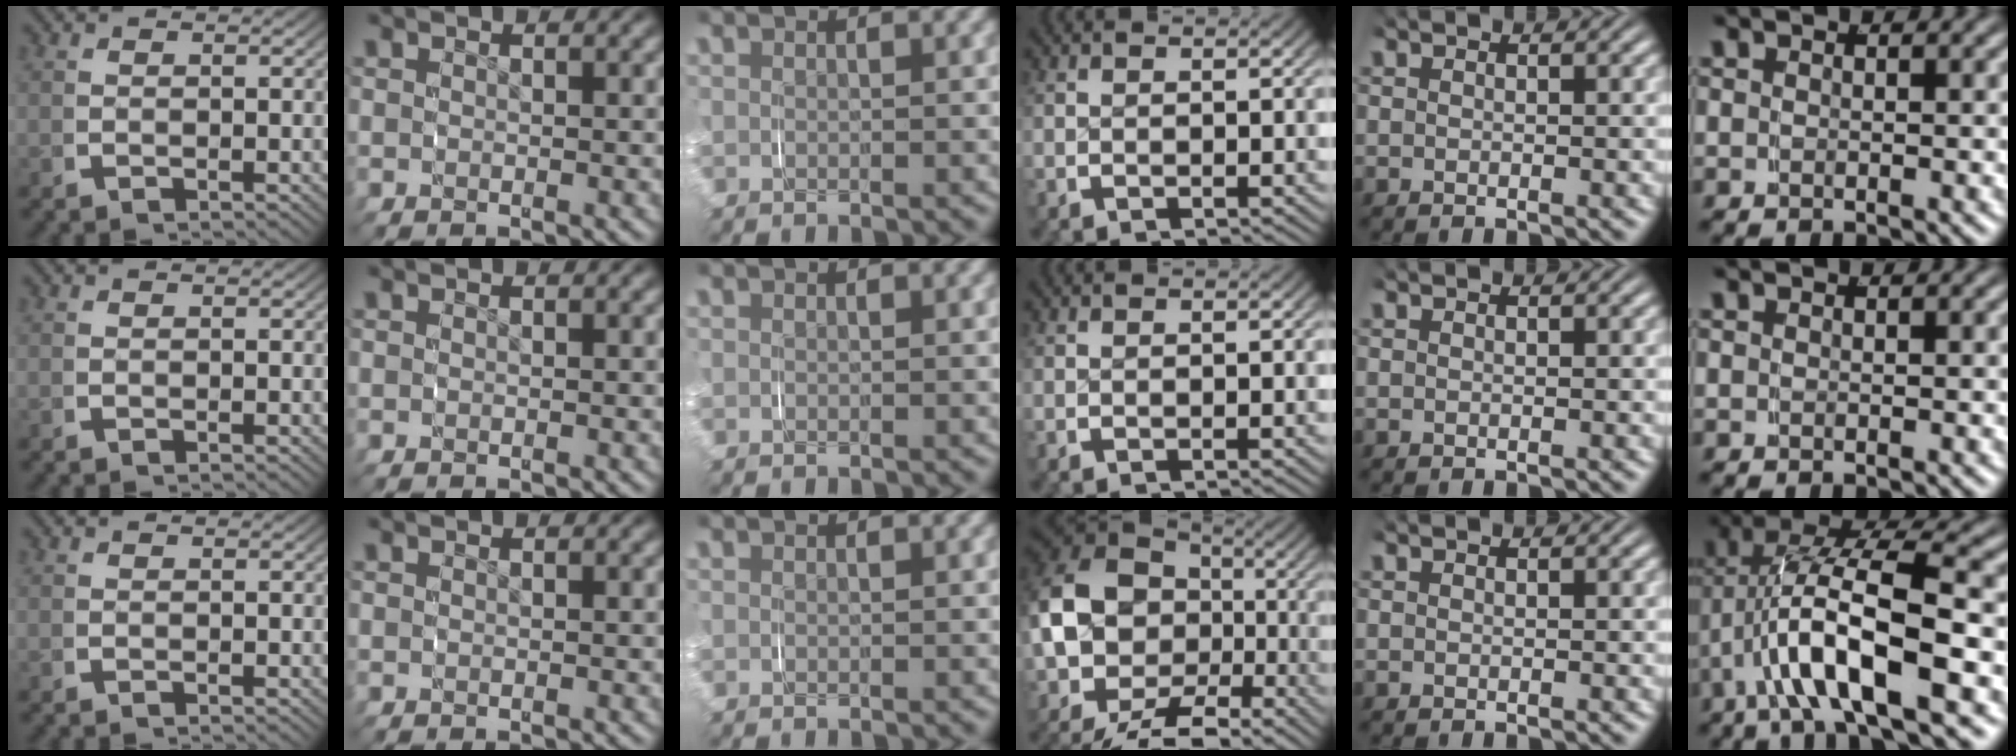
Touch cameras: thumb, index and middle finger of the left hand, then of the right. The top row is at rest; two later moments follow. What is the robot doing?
{"motion": "grasp_and_lifting", "object": "shorts"}